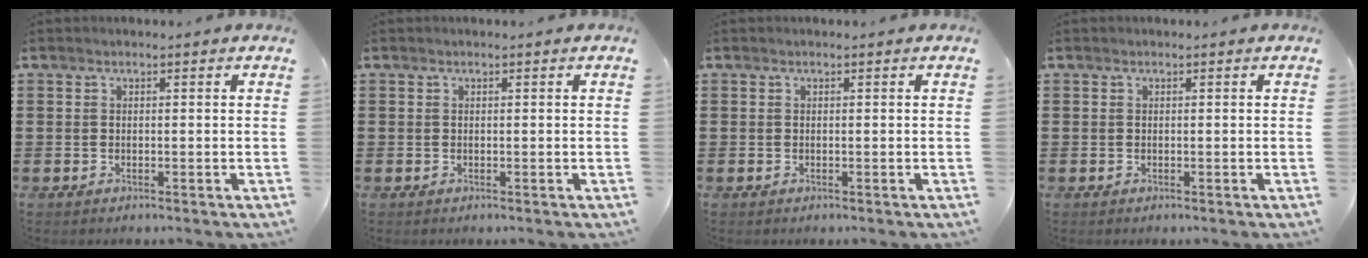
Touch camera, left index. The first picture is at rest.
{"total": 0.0}
{"total": 0.0}
{"total": 0.0}